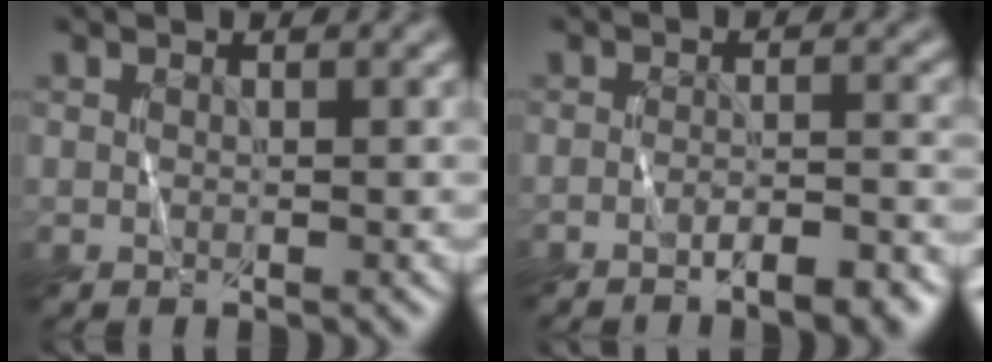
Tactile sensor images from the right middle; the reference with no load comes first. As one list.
[{"total": 3.6, "force": [-2.6, 0.7, 2.3], "torque": [-0.027, 0.006, -0.038]}]